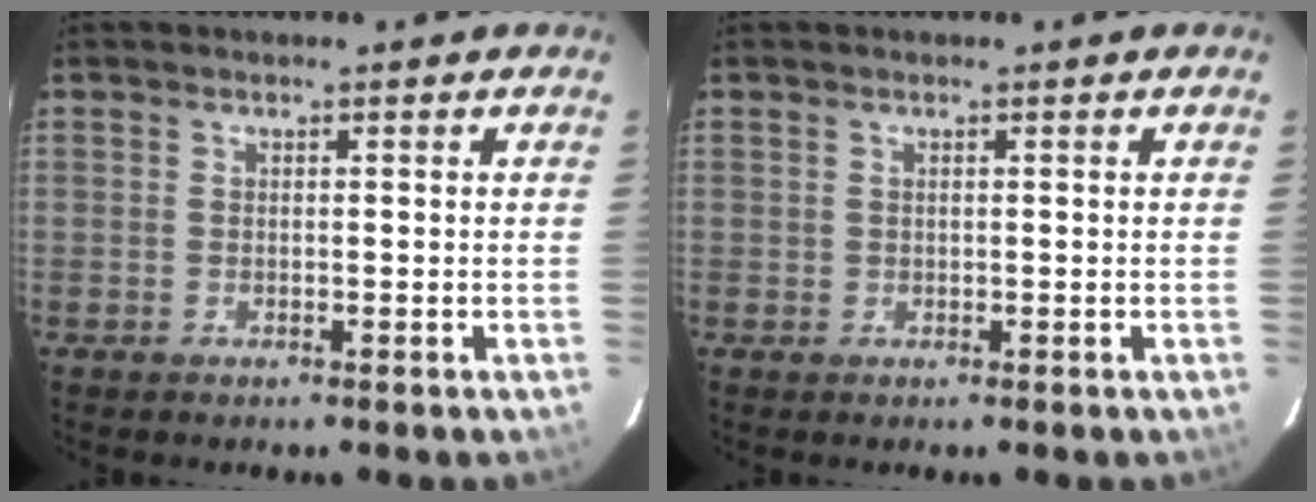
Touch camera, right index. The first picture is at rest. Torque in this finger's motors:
{"motor_torque": [0.00, 0.08, 0.04, 0.00]}